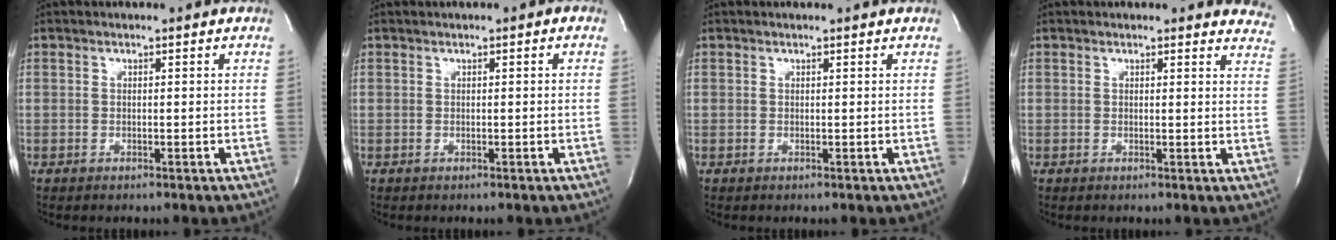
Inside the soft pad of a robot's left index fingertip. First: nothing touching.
{"total": 0.5, "force": [0.2, 0.2, 0.4], "torque": [-0.005, 0.004, 0.001]}
{"total": 0.0}
{"total": 9.7, "force": [9.3, 2.3, 1.6], "torque": [0.020, -0.026, 0.064]}